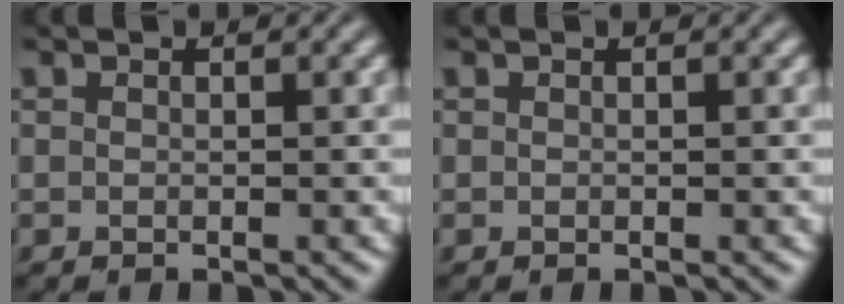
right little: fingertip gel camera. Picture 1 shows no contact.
{"total": 0.0}